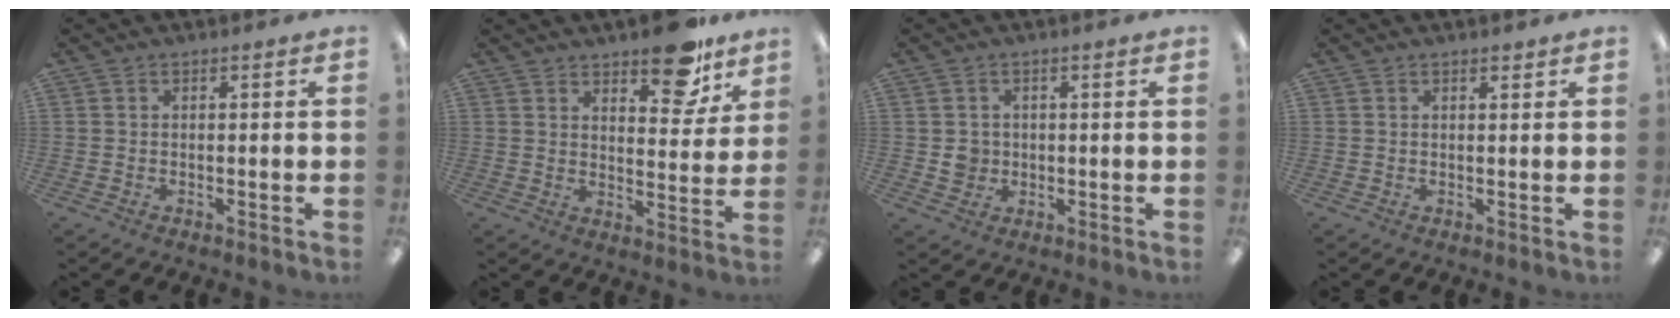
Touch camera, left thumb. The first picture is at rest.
{"total": 12.5, "force": [9.4, 5.1, 6.6], "torque": [-0.066, -0.064, 0.159]}
{"total": 3.2, "force": [0.1, 3.1, 0.7], "torque": [-0.010, 0.001, 0.001]}
{"total": 1.1, "force": [1.0, 0.3, 0.5], "torque": [-0.004, -0.005, 0.016]}